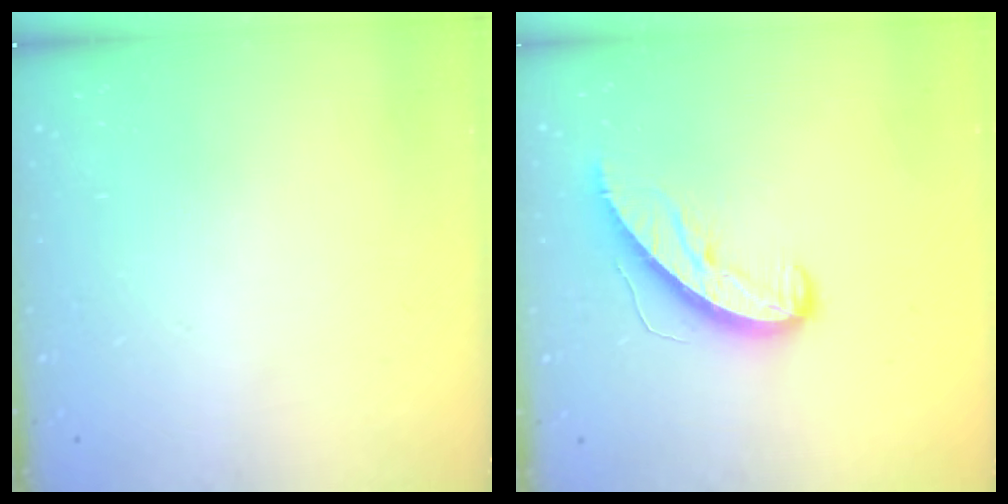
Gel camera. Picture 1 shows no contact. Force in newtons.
{"total": 8.9, "press": 8.8, "slide": 0.9}